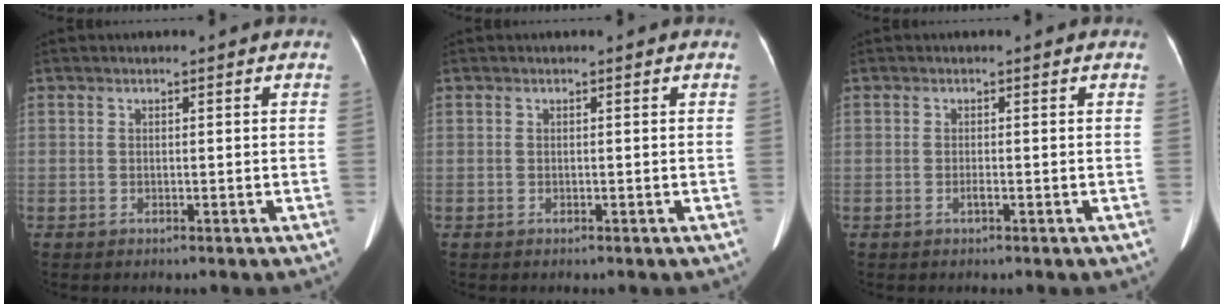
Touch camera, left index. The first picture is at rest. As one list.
[{"total": 0.0}, {"total": 0.6, "force": [-0.3, 0.0, 0.5], "torque": [-0.011, 0.000, -0.004]}]